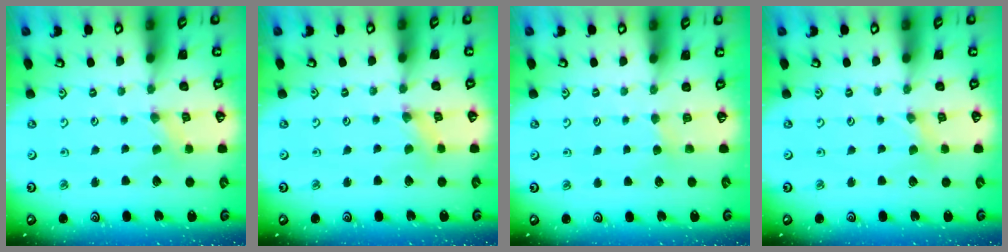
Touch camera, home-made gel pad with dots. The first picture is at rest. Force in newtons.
{"total": 0.8, "press": 0.7, "slide": 0.3}
{"total": 2.5, "press": 2.5, "slide": 0.3}
{"total": 0.7, "press": 0.7, "slide": 0.1}